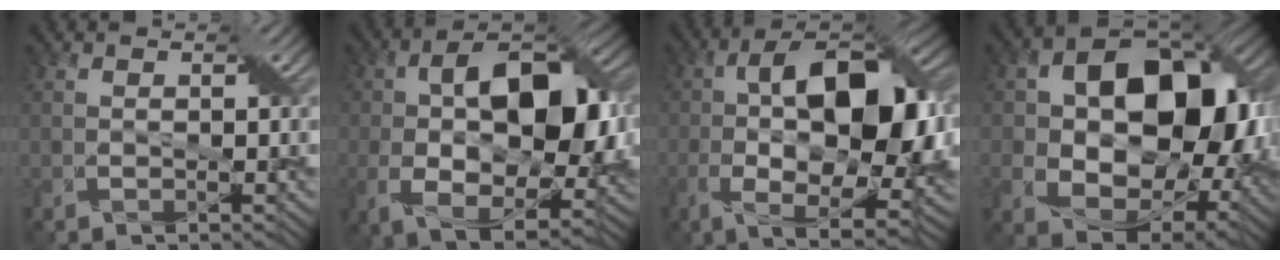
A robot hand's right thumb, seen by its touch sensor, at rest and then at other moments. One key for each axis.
{"total": 15.5, "fx": 0.2, "fy": 8.9, "fz": 12.7, "tx": -0.209, "ty": -0.006, "tz": -0.004}
{"total": 17.7, "fx": -1.1, "fy": 8.7, "fz": 15.3, "tx": -0.243, "ty": 0.004, "tz": -0.024}
{"total": 17.0, "fx": 1.0, "fy": 11.9, "fz": 12.1, "tx": -0.193, "ty": -0.024, "tz": 0.026}